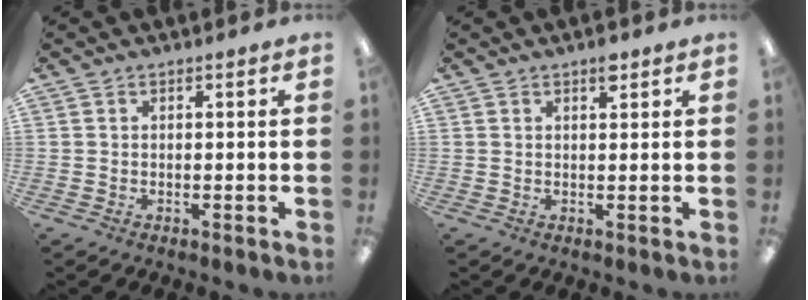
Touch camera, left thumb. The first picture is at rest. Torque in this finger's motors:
{"motor_torque": [0.67, 0.19, 0.87, -0.49, 0.04]}